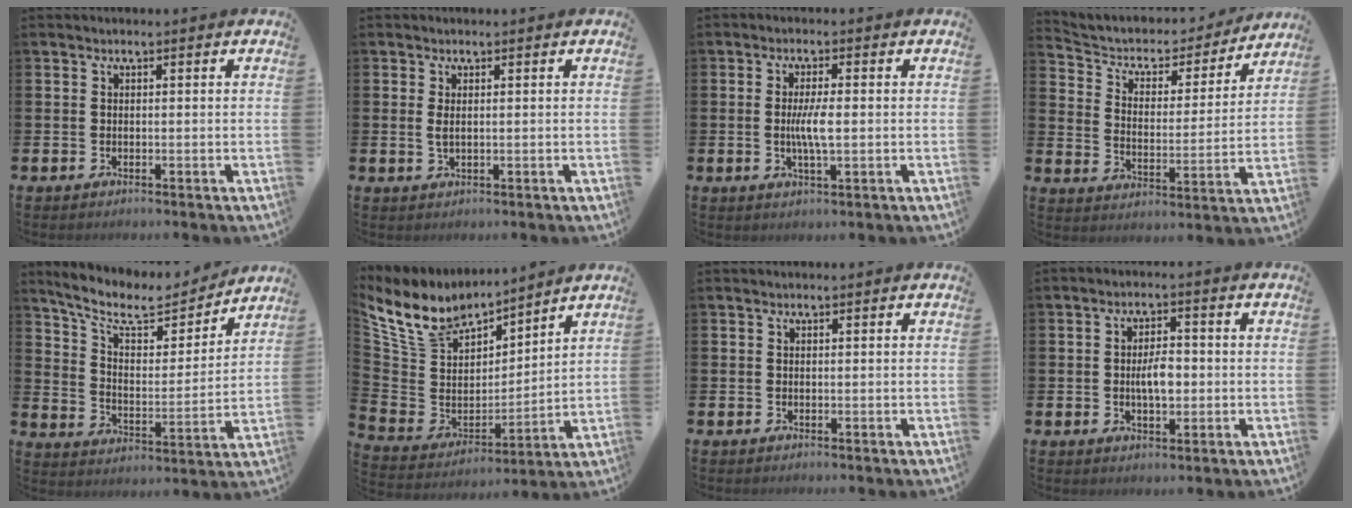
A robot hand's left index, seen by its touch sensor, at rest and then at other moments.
{"total": 1.4, "force": [0.5, 0.5, 1.2], "torque": [-0.024, 0.003, 0.006]}
{"total": 3.7, "force": [-0.1, 0.8, 3.6], "torque": [-0.068, 0.000, -0.004]}
{"total": 5.2, "force": [4.4, 2.4, 1.1], "torque": [-0.051, -0.033, 0.067]}
{"total": 9.3, "force": [8.2, 2.9, 3.5], "torque": [-0.092, -0.059, 0.136]}
{"total": 10.0, "force": [8.8, 4.3, 2.0], "torque": [-0.099, -0.057, 0.164]}
{"total": 0.0}
{"total": 3.9, "force": [-0.2, 2.0, 3.4], "torque": [-0.042, -0.003, -0.011]}